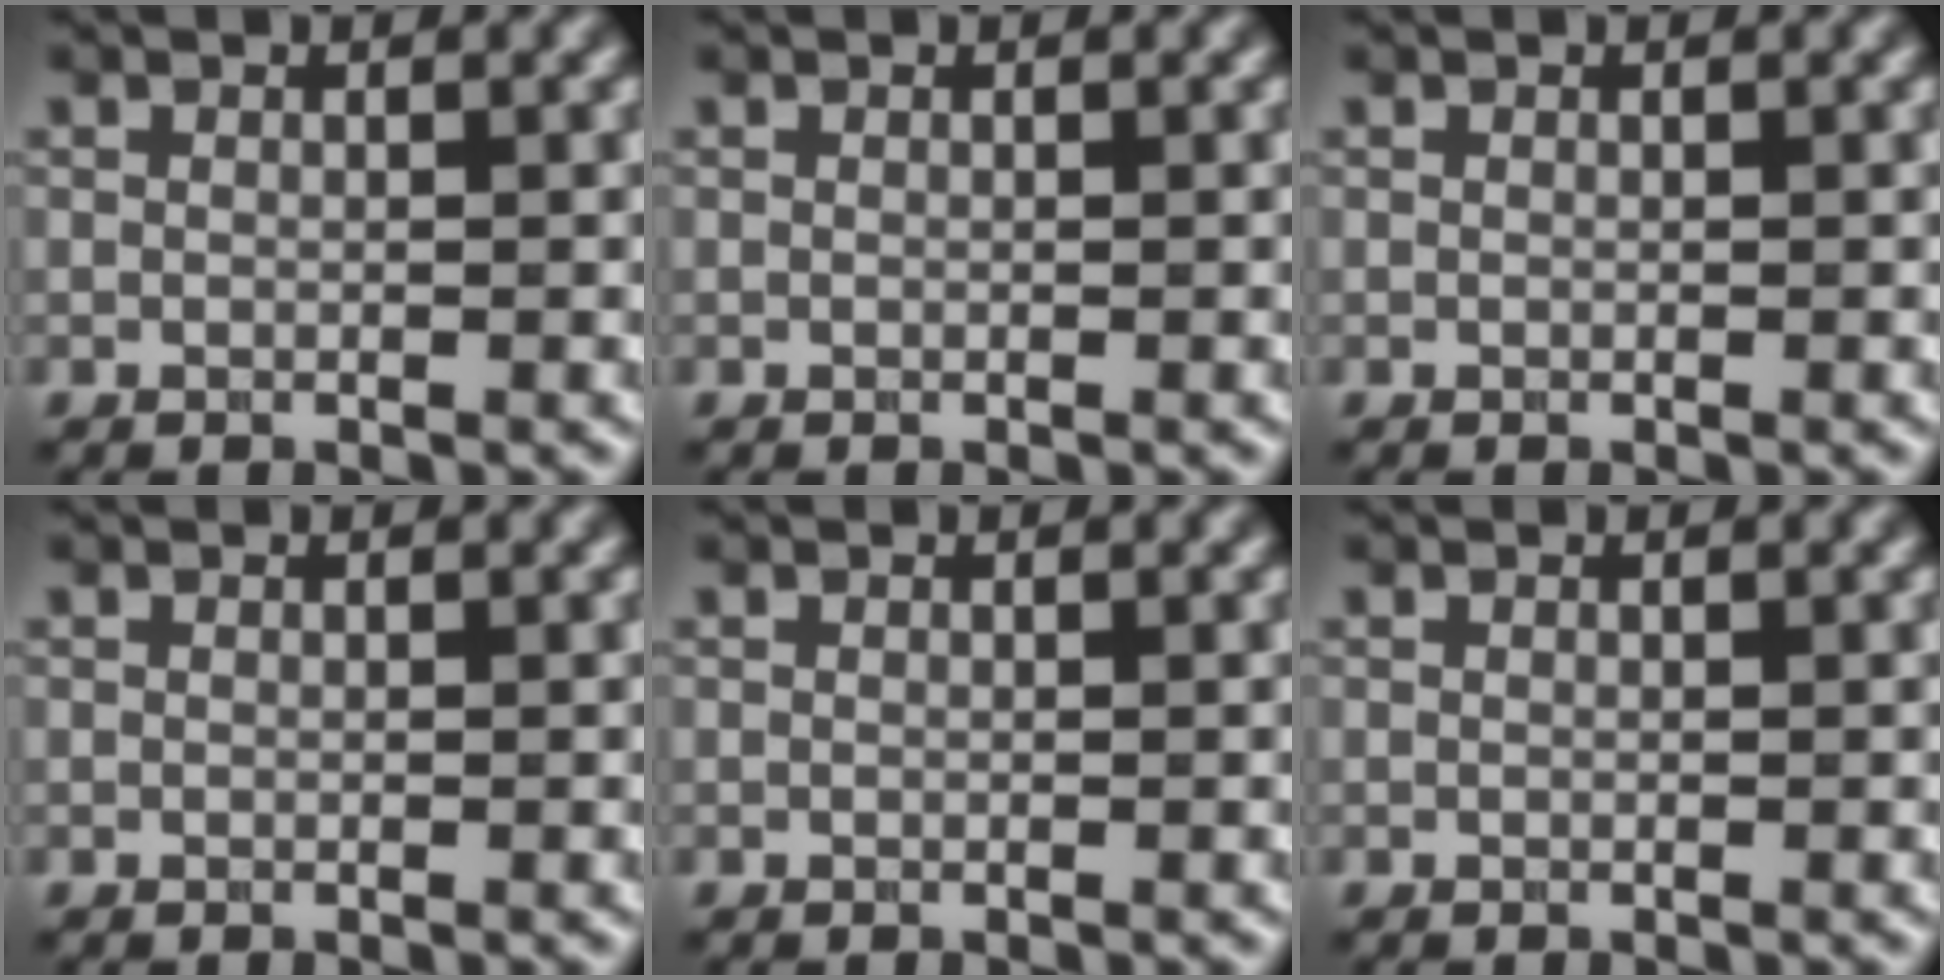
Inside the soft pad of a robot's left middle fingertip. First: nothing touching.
{"total": 0.0}
{"total": 0.0}
{"total": 0.0}
{"total": 0.0}
{"total": 0.0}